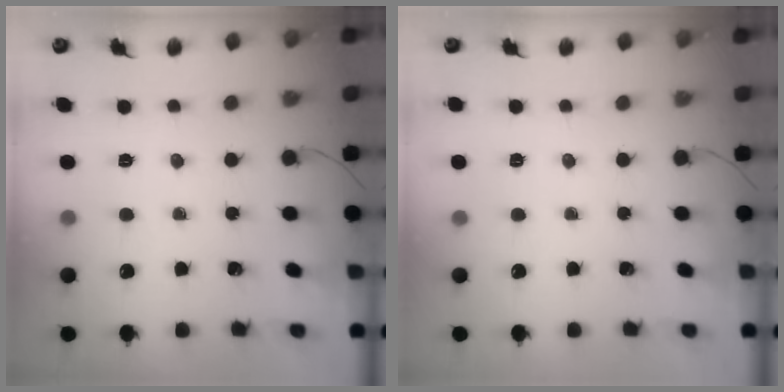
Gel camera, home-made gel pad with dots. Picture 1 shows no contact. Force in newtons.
{"total": 2.4, "press": 2.1, "slide": 1.2}